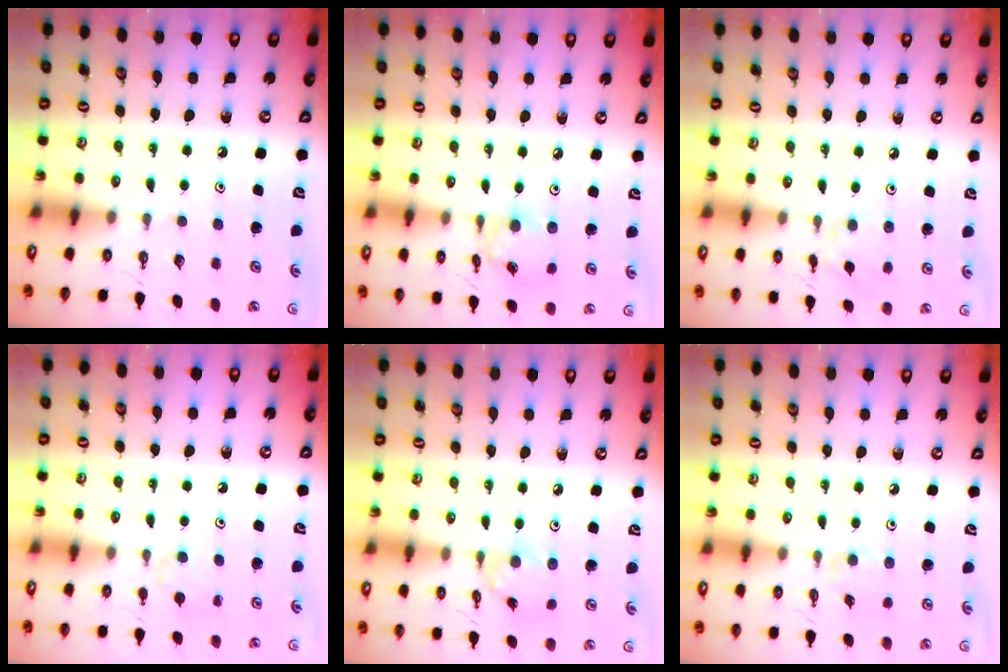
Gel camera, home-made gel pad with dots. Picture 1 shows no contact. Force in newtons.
{"total": 9.1, "press": 9.1, "slide": 0.5}
{"total": 3.0, "press": 3.0, "slide": 0.3}
{"total": 2.7, "press": 2.6, "slide": 0.6}
{"total": 2.8, "press": 2.8, "slide": 0.1}
{"total": 3.7, "press": 3.7, "slide": 0.5}